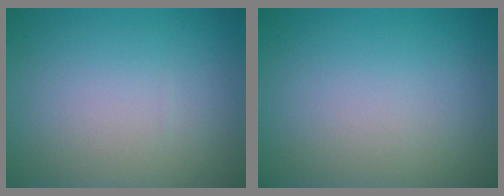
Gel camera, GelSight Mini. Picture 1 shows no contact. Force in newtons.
{"total": 0.0}